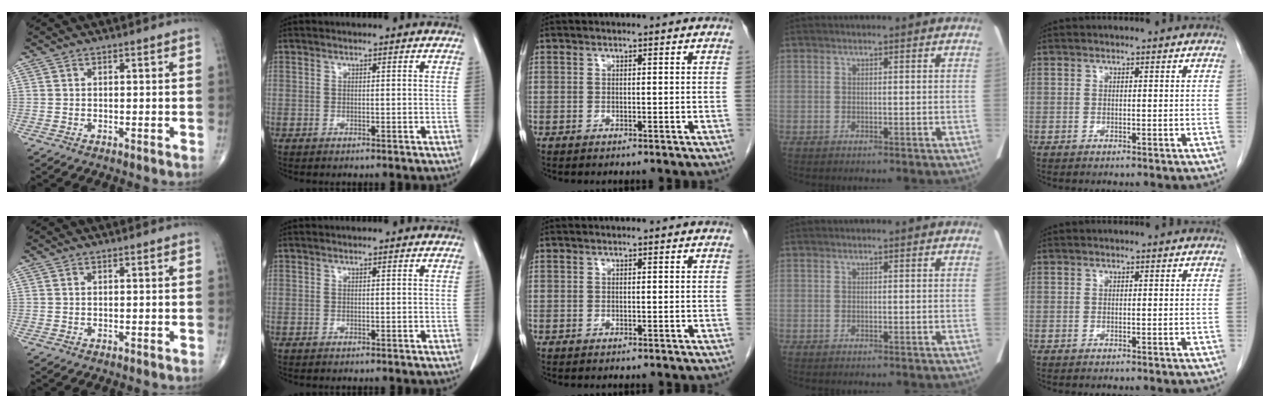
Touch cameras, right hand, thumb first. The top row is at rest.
{}